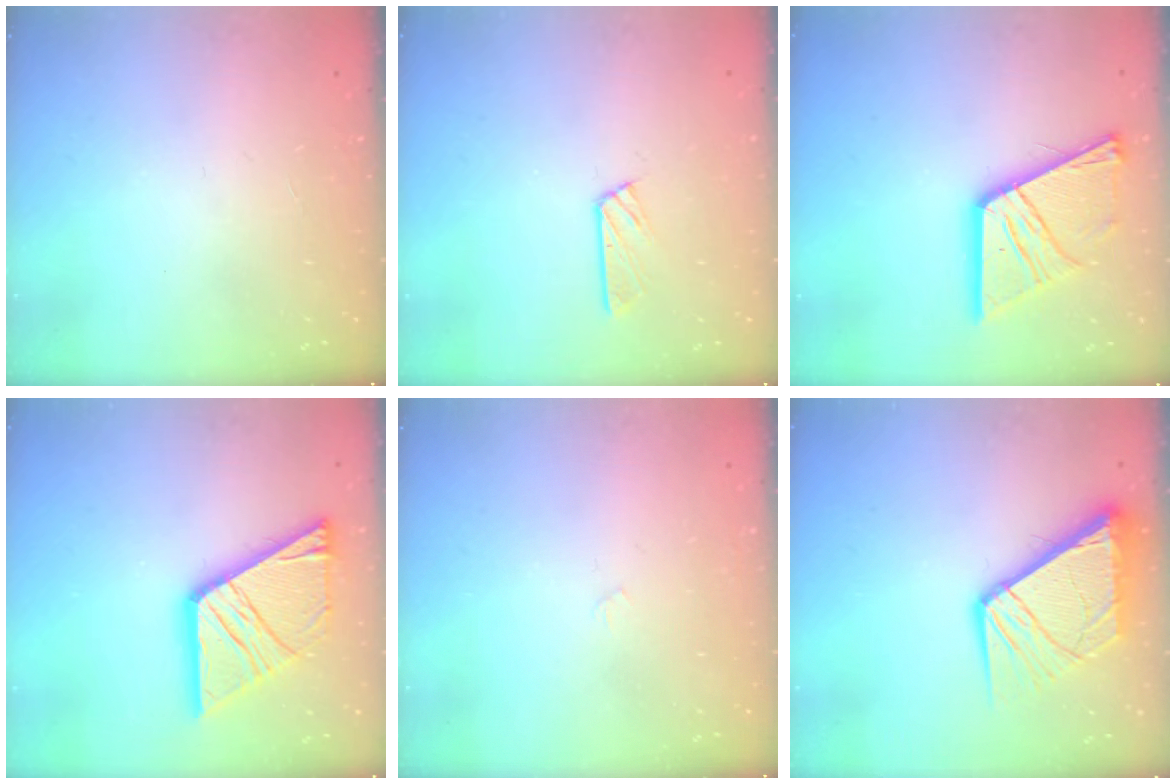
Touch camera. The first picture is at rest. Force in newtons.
{"total": 3.4, "press": 3.3, "slide": 0.4}
{"total": 18.5, "press": 18.3, "slide": 2.1}
{"total": 19.0, "press": 19.0, "slide": 1.6}
{"total": 2.8, "press": 2.8, "slide": 0.5}
{"total": 13.1, "press": 13.0, "slide": 1.5}